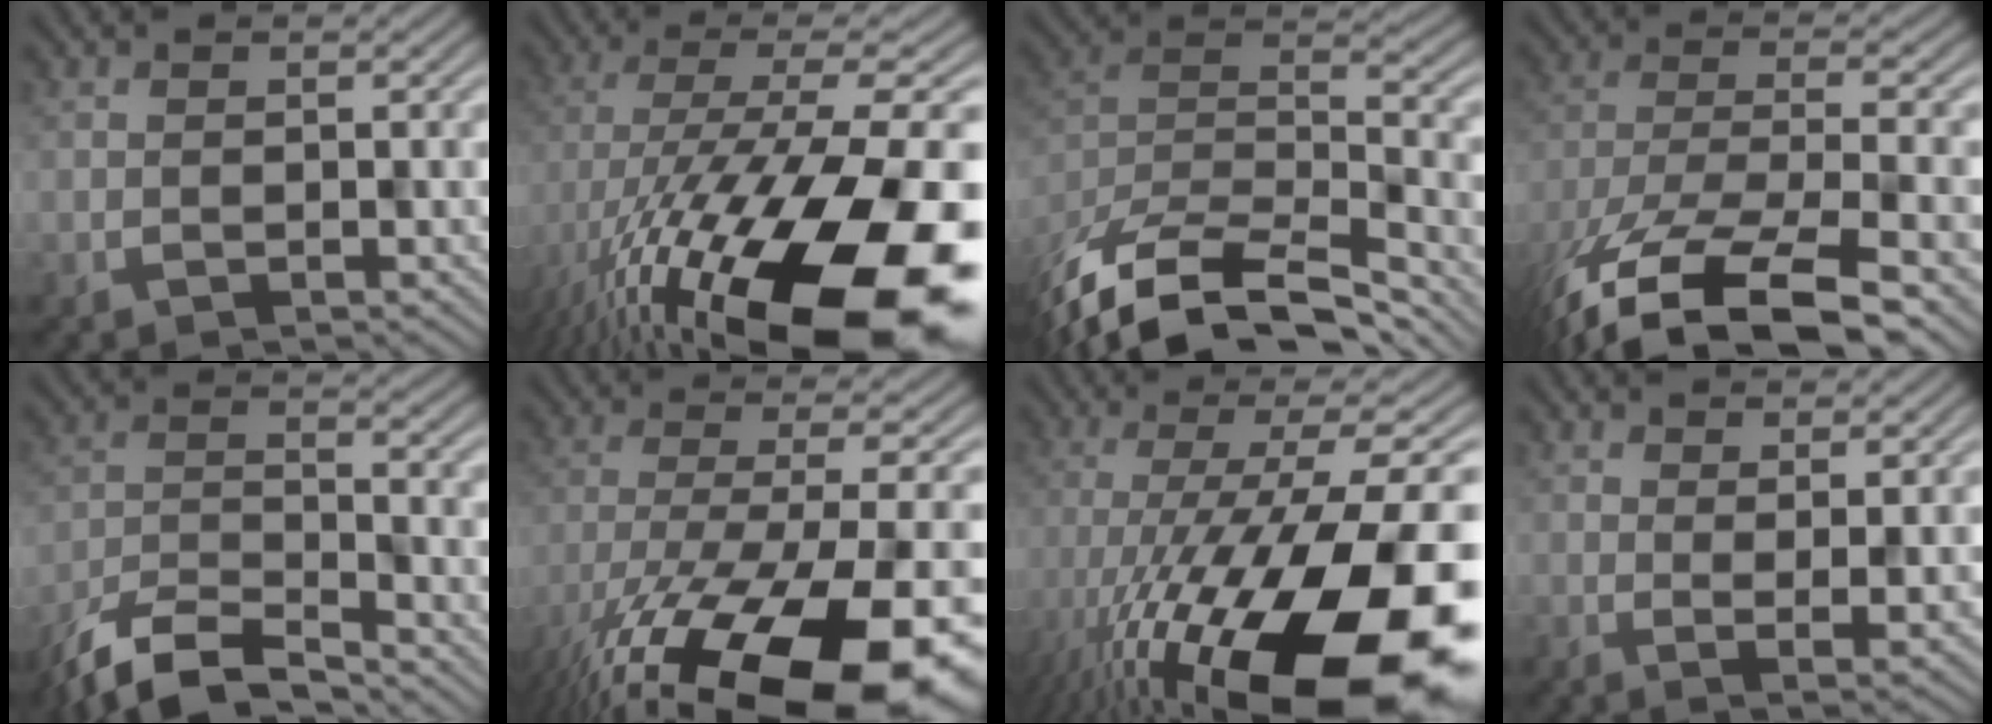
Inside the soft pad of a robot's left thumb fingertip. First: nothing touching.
{"total": 19.2, "force": [-9.8, 6.4, 15.2], "torque": [-0.260, -0.031, -0.137]}
{"total": 14.2, "force": [-12.4, 4.1, 5.6], "torque": [-0.141, -0.011, -0.205]}
{"total": 13.4, "force": [-10.4, 3.8, 7.6], "torque": [-0.172, -0.030, -0.165]}
{"total": 9.6, "force": [-8.9, 2.0, 3.2], "torque": [-0.067, -0.014, -0.160]}
{"total": 17.8, "force": [-11.6, 5.1, 12.5], "torque": [-0.211, -0.039, -0.163]}
{"total": 20.3, "force": [-9.9, 5.4, 16.9], "torque": [-0.248, -0.021, -0.145]}
{"total": 3.0, "force": [2.1, 0.4, 2.1], "torque": [-0.039, -0.004, 0.055]}